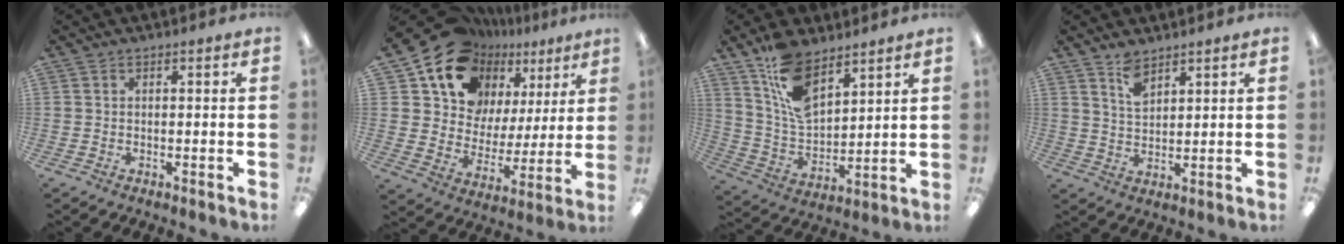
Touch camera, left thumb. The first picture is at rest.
{"total": 18.2, "force": [13.0, 11.4, 5.4], "torque": [-0.117, -0.100, 0.244]}
{"total": 13.8, "force": [8.4, 6.9, 8.6], "torque": [-0.173, -0.033, 0.158]}
{"total": 5.3, "force": [4.1, 2.2, 2.5], "torque": [-0.050, -0.017, 0.075]}